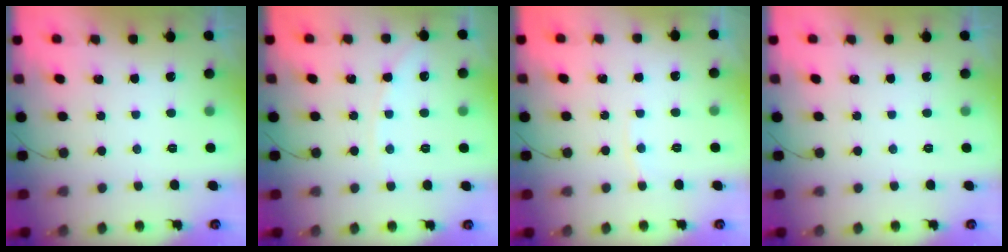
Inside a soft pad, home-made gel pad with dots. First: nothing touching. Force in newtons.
{"total": 5.4, "press": 5.3, "slide": 0.9}
{"total": 2.2, "press": 2.2, "slide": 0.3}
{"total": 0.0}